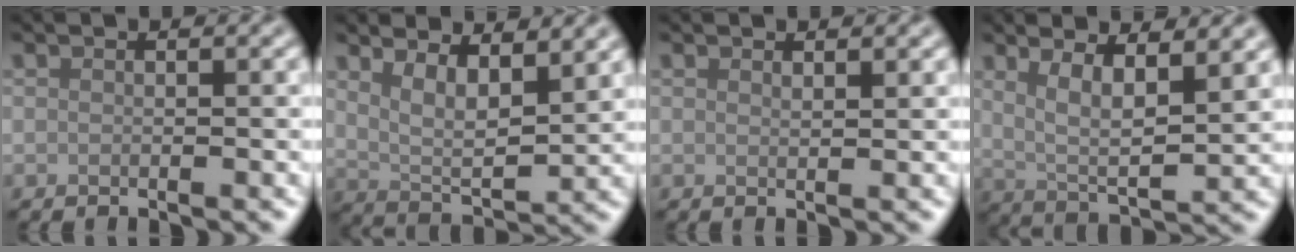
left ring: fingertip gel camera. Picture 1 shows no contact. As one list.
[{"total": 5.6, "force": [3.1, 2.2, 4.1], "torque": [-0.076, -0.008, 0.060]}, {"total": 0.7, "force": [0.6, 0.1, 0.3], "torque": [-0.002, -0.002, 0.011]}, {"total": 6.4, "force": [2.8, 2.1, 5.4], "torque": [-0.091, -0.002, 0.050]}]